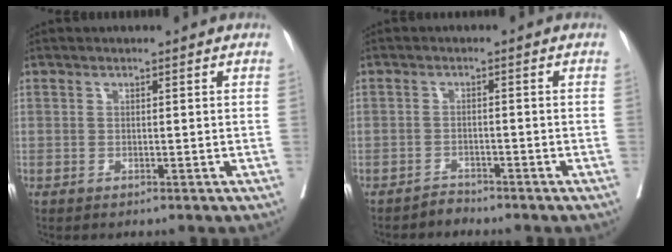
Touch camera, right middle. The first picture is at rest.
{"total": 1.6, "force": [-1.5, 0.2, -0.4], "torque": [0.007, -0.005, -0.026]}